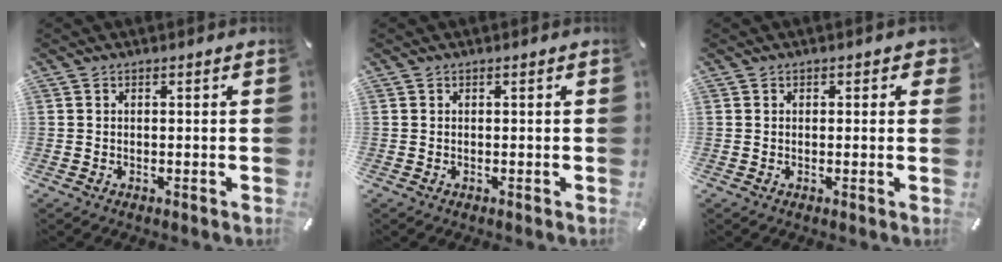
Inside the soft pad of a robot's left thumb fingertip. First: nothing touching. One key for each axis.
{"total": 0.0}
{"total": 1.1, "fx": 0.3, "fy": 0.9, "fz": 0.5, "tx": 0.005, "ty": 0.000, "tz": 0.001}